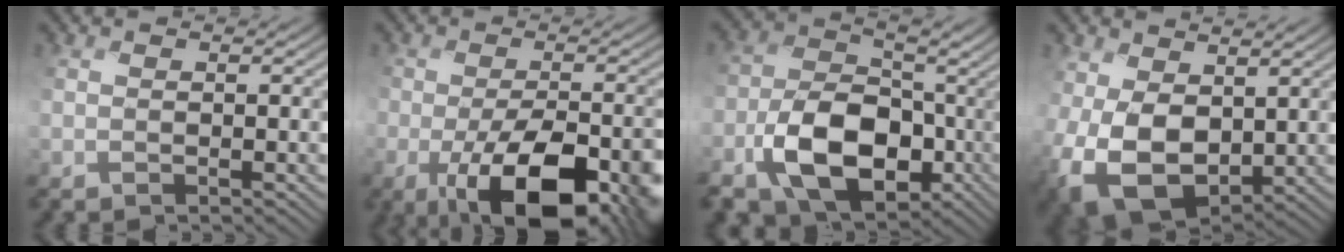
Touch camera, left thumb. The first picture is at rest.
{"total": 14.9, "force": [-6.7, 6.9, 11.4], "torque": [-0.179, -0.034, -0.088]}
{"total": 11.8, "force": [-4.5, 7.8, 7.7], "torque": [-0.161, -0.021, -0.088]}
{"total": 10.8, "force": [0.0, 7.4, 8.0], "torque": [-0.206, -0.026, 0.002]}